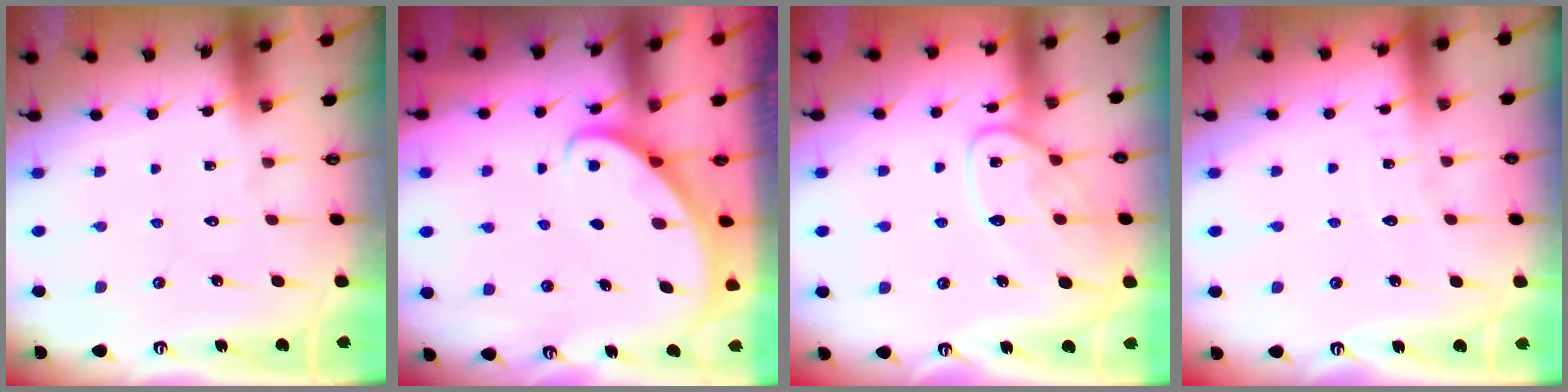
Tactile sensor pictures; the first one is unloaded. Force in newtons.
{"total": 2.7, "press": 2.7, "slide": 0.2}
{"total": 12.7, "press": 12.7, "slide": 1.1}
{"total": 2.7, "press": 2.7, "slide": 0.3}